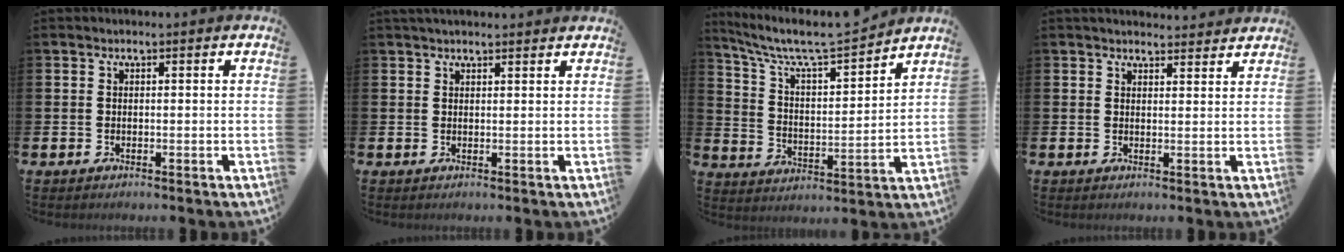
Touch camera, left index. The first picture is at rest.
{"total": 1.6, "force": [1.5, 0.3, 0.4], "torque": [-0.004, -0.001, 0.026]}
{"total": 8.5, "force": [7.8, 1.2, 3.0], "torque": [-0.093, -0.058, 0.132]}
{"total": 2.6, "force": [2.6, 0.5, 0.1], "torque": [0.000, -0.016, 0.046]}